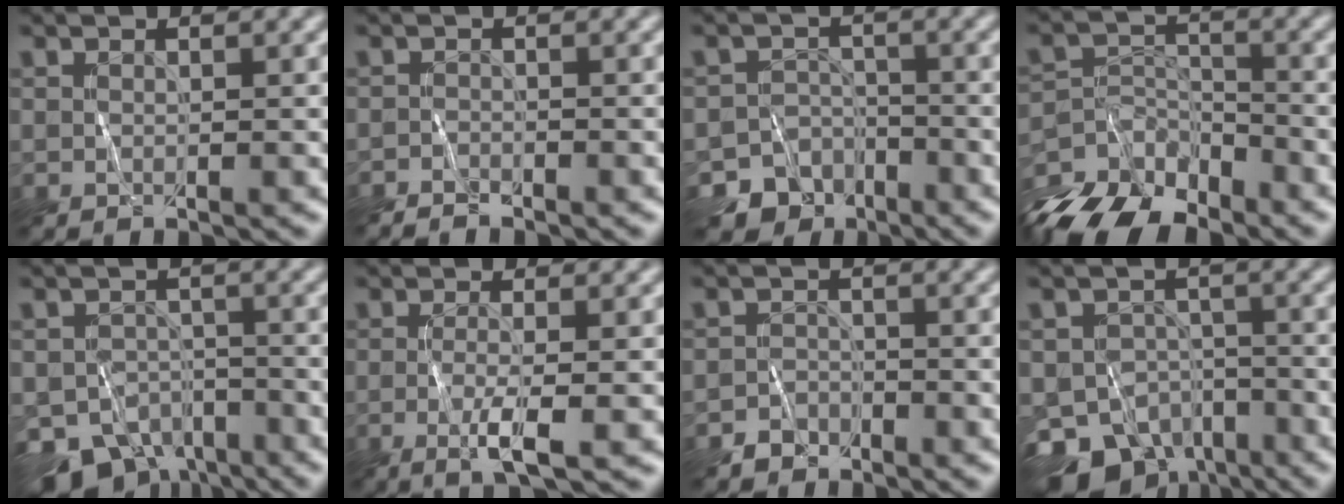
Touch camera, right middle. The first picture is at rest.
{"total": 1.3, "force": [-1.3, 0.1, 0.1], "torque": [-0.001, 0.000, -0.027]}
{"total": 6.5, "force": [-4.6, 4.5, 0.6], "torque": [0.020, -0.008, -0.071]}
{"total": 9.4, "force": [-7.8, 4.0, 3.5], "torque": [-0.063, -0.014, -0.139]}
{"total": 7.8, "force": [-5.3, 4.8, 3.3], "torque": [-0.060, -0.029, -0.081]}
{"total": 2.6, "force": [-0.8, 0.2, 2.5], "torque": [-0.054, -0.009, -0.018]}
{"total": 1.8, "force": [-1.5, 1.0, -0.1], "torque": [0.009, 0.007, -0.031]}
{"total": 9.8, "force": [-6.4, 6.2, 4.1], "torque": [-0.068, -0.026, -0.097]}